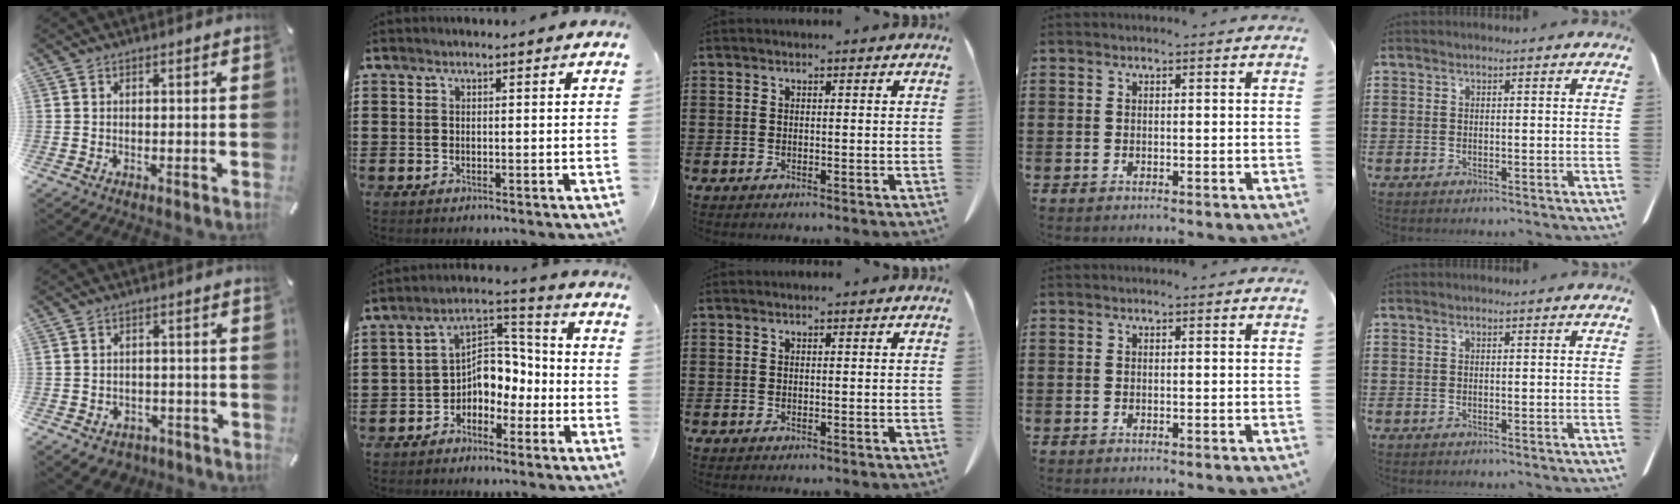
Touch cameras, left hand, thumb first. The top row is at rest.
{"thumb": {"total": 4.3, "force": [-2.8, 2.9, 1.3], "torque": [-0.024, 0.018, -0.054]}, "index": {"total": 5.8, "force": [-2.1, 4.7, 2.6], "torque": [-0.059, 0.005, -0.046]}}